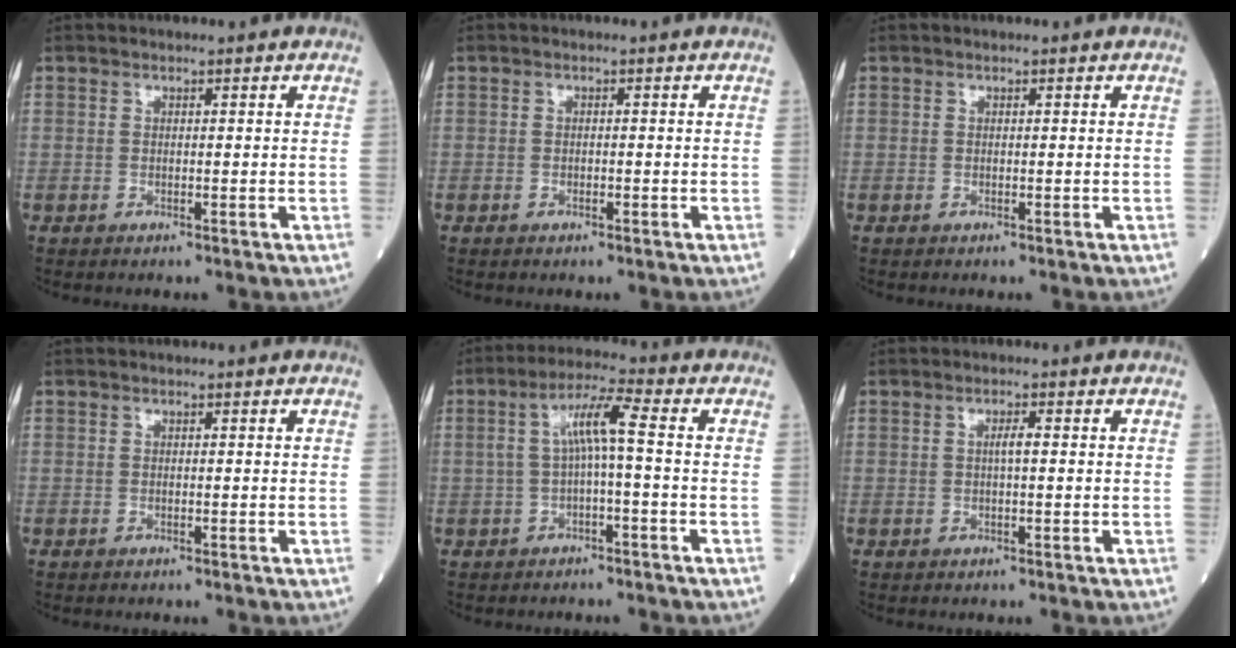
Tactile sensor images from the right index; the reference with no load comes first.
{"total": 0.6, "force": [-0.3, 0.2, 0.4], "torque": [-0.009, 0.000, -0.004]}
{"total": 0.0}
{"total": 0.0}
{"total": 6.1, "force": [0.1, 0.4, 6.1], "torque": [-0.113, 0.027, 0.003]}
{"total": 1.4, "force": [0.1, 0.1, 1.4], "torque": [-0.026, 0.003, 0.000]}